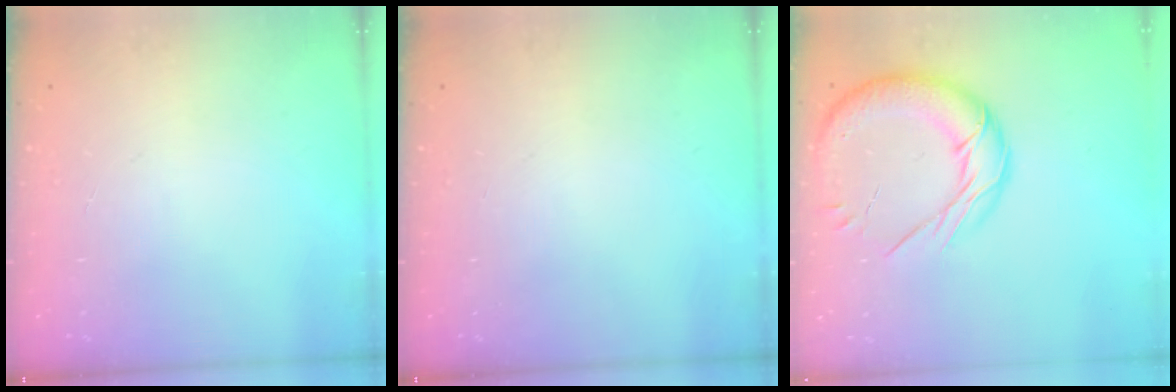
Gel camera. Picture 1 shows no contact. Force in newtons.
{"total": 0.0}
{"total": 16.6, "press": 16.4, "slide": 2.3}